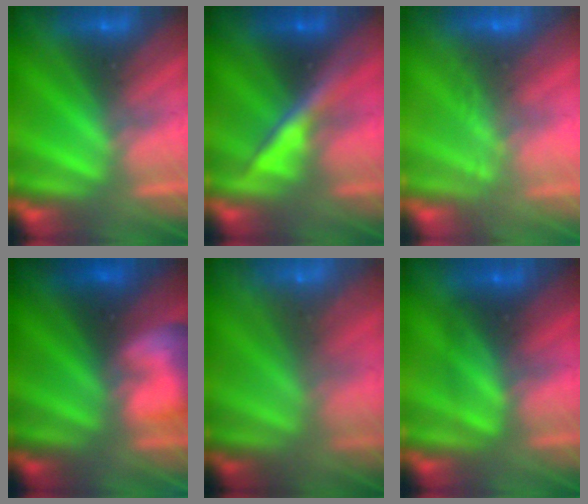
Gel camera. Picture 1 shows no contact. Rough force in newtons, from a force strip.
{"total": 4.4}
{"total": 8.7}
{"total": 5.9}
{"total": 7.9}
{"total": 2.4}